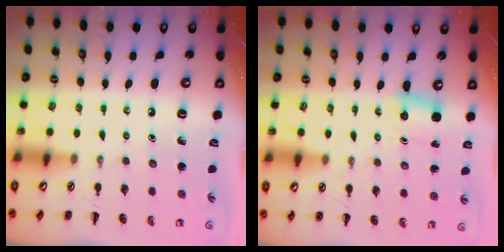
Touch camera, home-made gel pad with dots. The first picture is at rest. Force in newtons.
{"total": 3.5, "press": 3.3, "slide": 0.9}